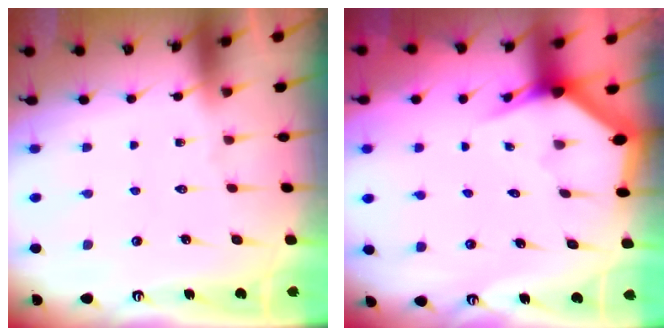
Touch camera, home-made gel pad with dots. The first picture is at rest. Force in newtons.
{"total": 2.9, "press": 2.9, "slide": 0.2}